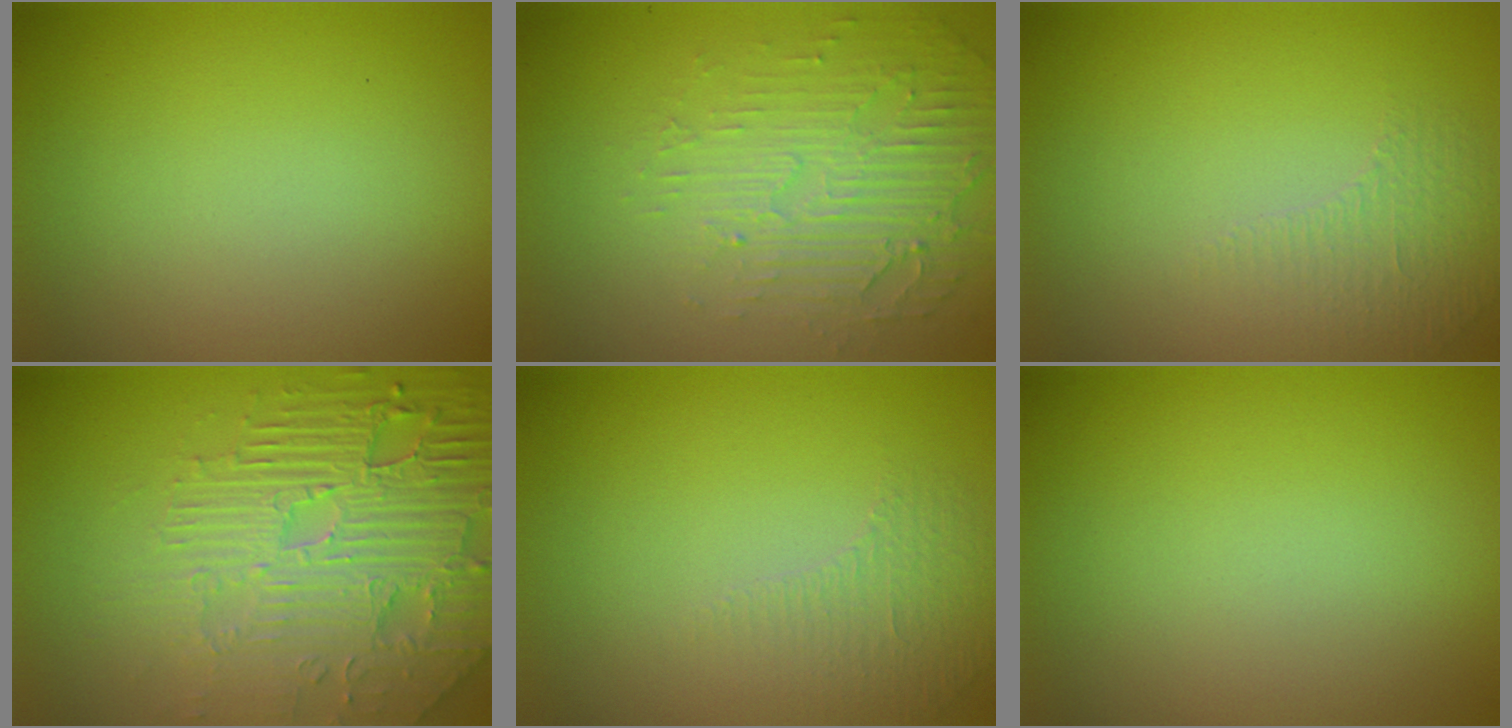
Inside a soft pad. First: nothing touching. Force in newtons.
{"total": 5.5, "press": 3.3, "slide": 4.4}
{"total": 1.1, "press": 0.7, "slide": 0.8}
{"total": 7.1, "press": 5.8, "slide": 4.1}
{"total": 1.1, "press": 0.7, "slide": 0.8}
{"total": 0.0}